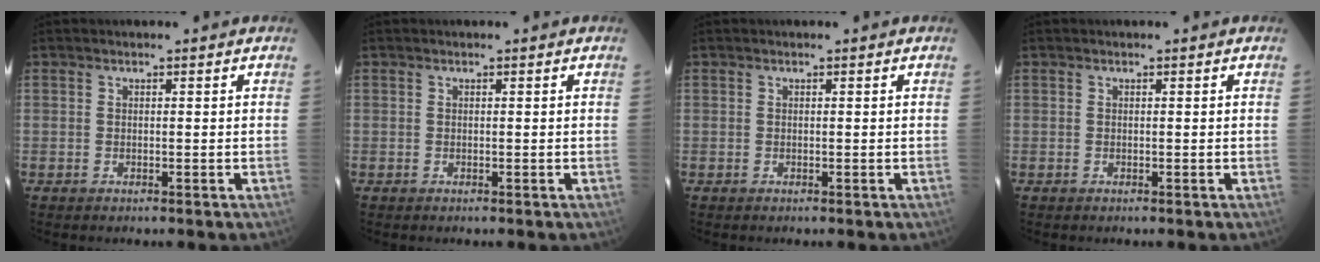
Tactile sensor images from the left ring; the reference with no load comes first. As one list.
[{"total": 0.0}, {"total": 0.0}, {"total": 0.0}]